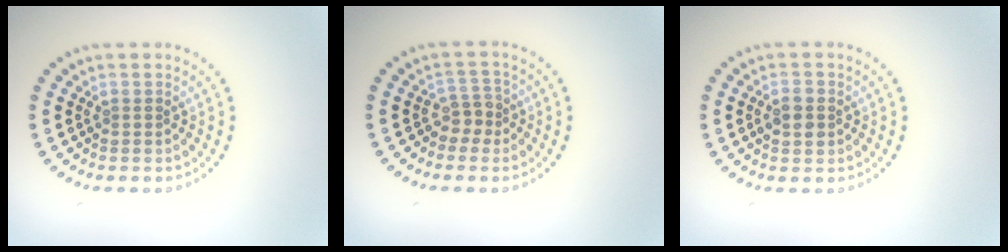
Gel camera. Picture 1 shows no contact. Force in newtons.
{"total": 1.9, "press": 1.4, "slide": 1.3}
{"total": 2.5, "press": 2.5, "slide": 0.2}